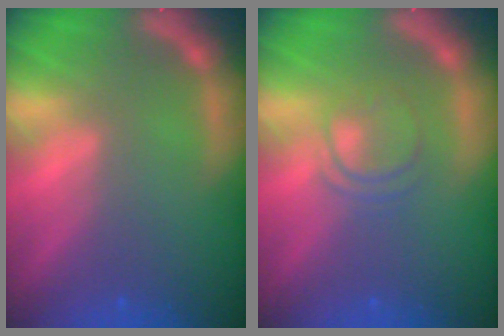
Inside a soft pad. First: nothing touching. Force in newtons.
{"total": 3.0}